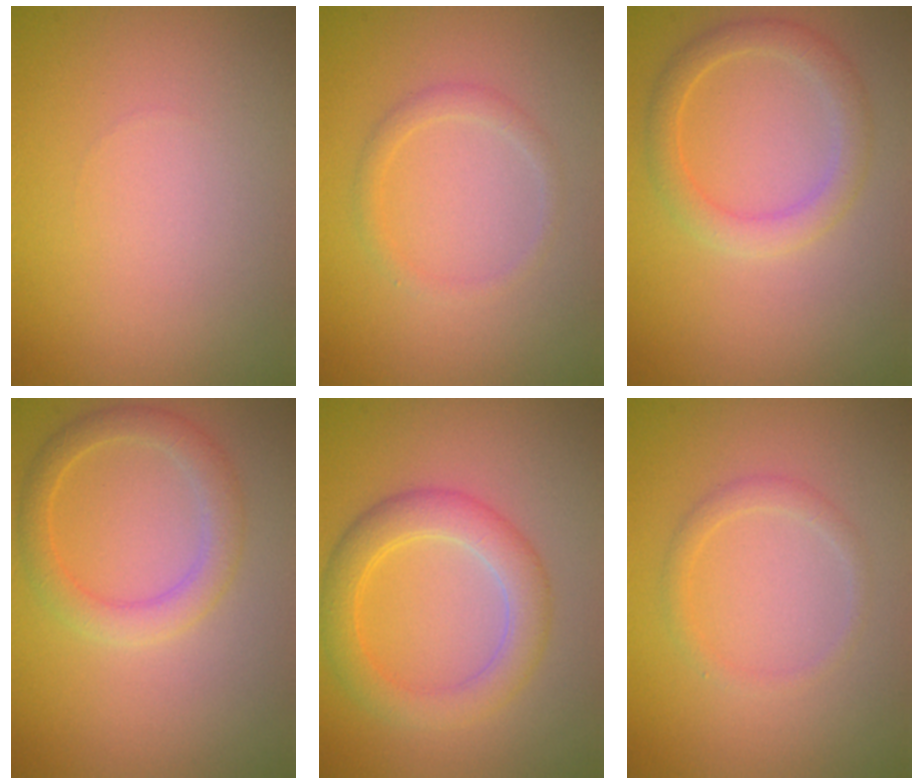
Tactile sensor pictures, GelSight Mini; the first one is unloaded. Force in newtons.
{"total": 1.4, "press": 1.4, "slide": 0.1}
{"total": 2.7, "press": 2.7, "slide": 0.1}
{"total": 2.8, "press": 2.8, "slide": 0.1}
{"total": 4.2, "press": 4.2, "slide": 0.1}
{"total": 1.4, "press": 1.4, "slide": 0.1}